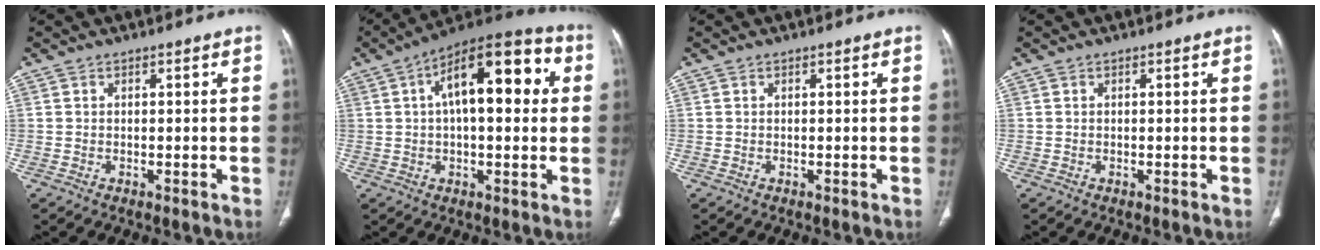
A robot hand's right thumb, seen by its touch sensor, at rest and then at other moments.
{"total": 18.7, "force": [4.2, 8.3, 16.2], "torque": [-0.215, 0.032, 0.052]}
{"total": 0.0}
{"total": 0.0}